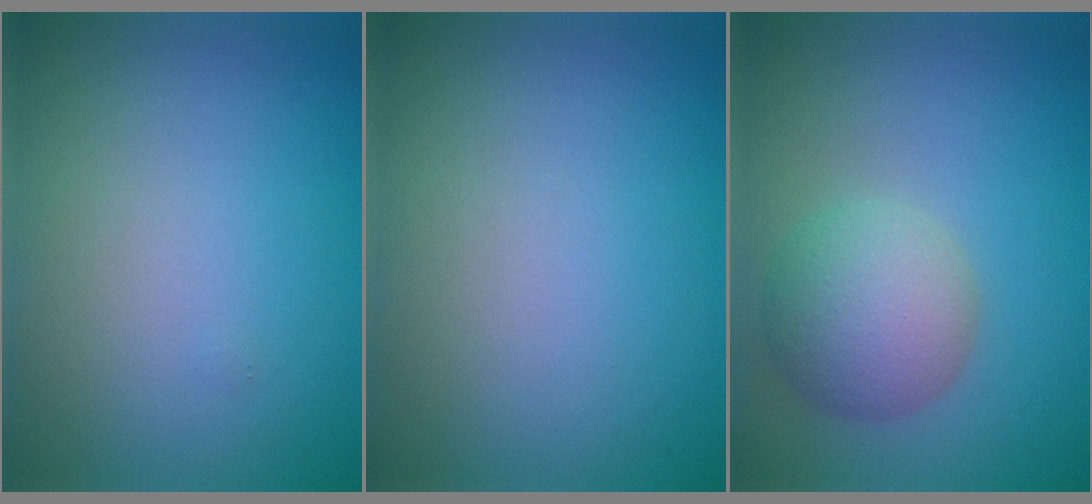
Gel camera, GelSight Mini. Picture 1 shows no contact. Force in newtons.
{"total": 0.0}
{"total": 5.0, "press": 5.0, "slide": 0.3}